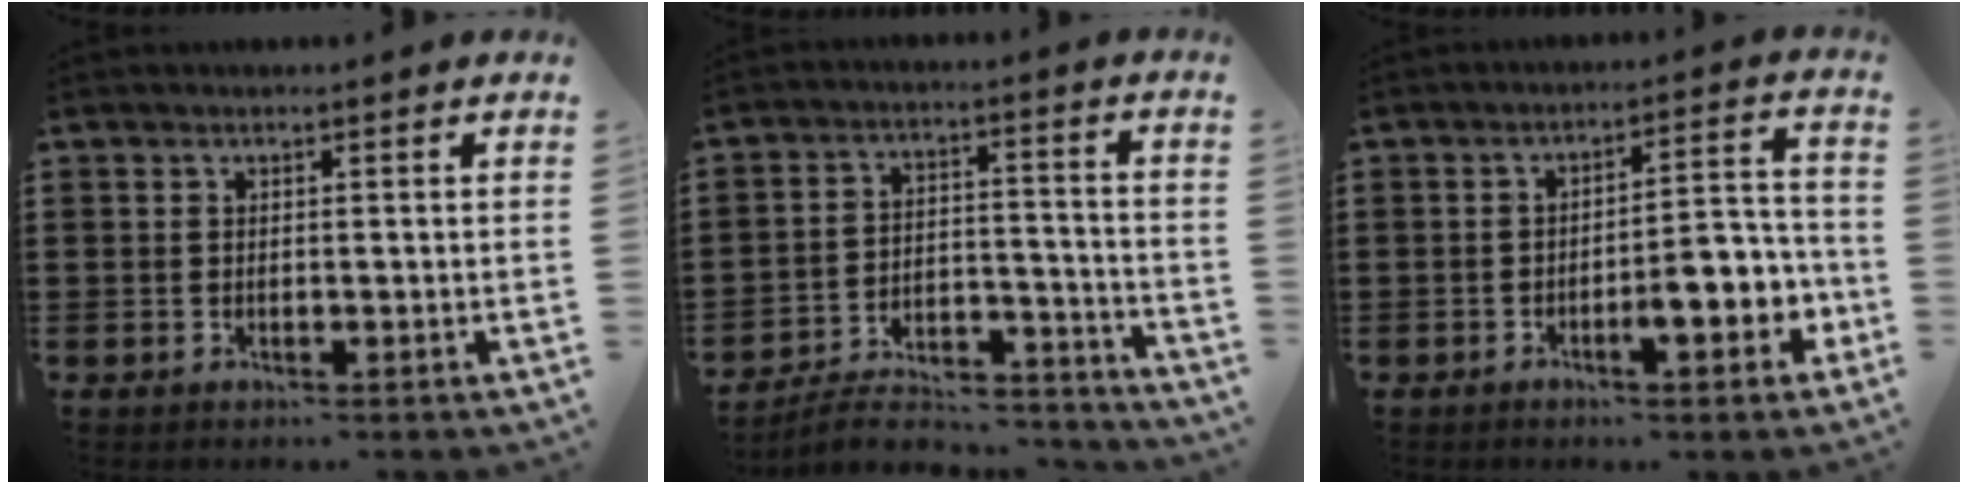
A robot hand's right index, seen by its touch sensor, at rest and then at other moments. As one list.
[{"total": 6.3, "force": [-5.8, 1.4, 2.1], "torque": [-0.036, 0.006, -0.113]}, {"total": 7.0, "force": [-3.0, 2.4, 5.9], "torque": [-0.069, -0.005, -0.054]}]